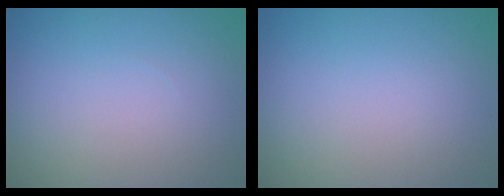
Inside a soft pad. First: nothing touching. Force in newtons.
{"total": 0.0}